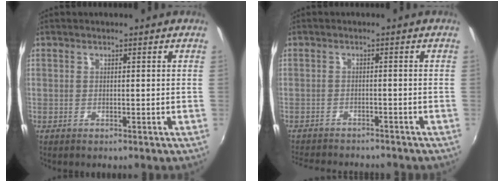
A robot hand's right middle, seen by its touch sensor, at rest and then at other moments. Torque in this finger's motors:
{"motor_torque": [0.53, -0.58, 0.11, 0.05]}